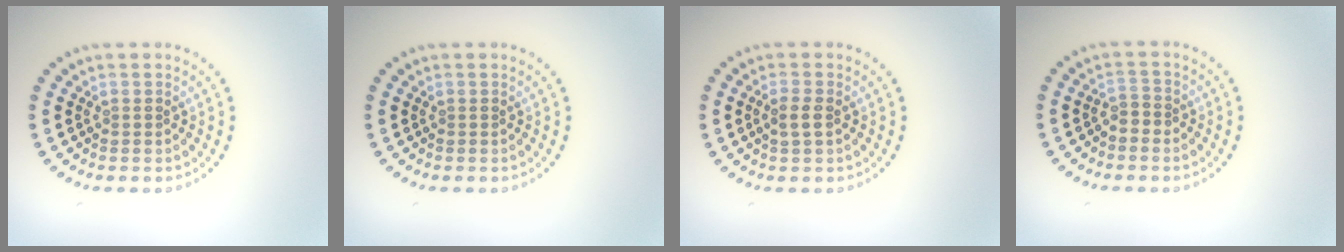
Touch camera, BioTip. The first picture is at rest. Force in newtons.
{"total": 0.0}
{"total": 1.4, "press": 1.3, "slide": 0.3}
{"total": 1.2, "press": 0.9, "slide": 0.8}